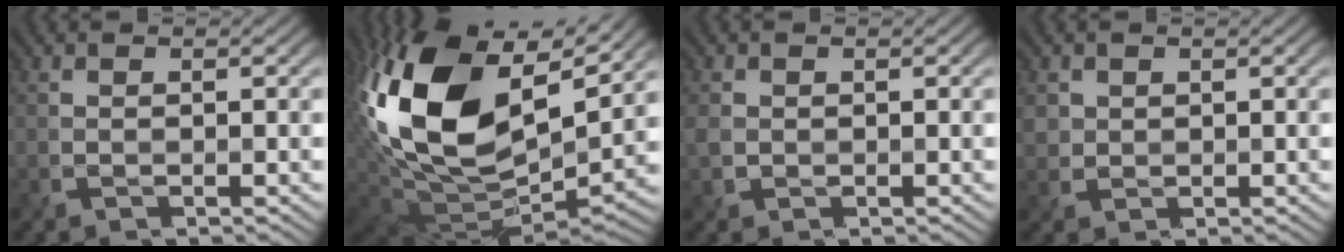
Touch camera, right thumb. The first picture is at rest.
{"total": 19.5, "force": [5.8, 11.9, 14.3], "torque": [-0.345, 0.000, 0.112]}
{"total": 1.9, "force": [0.2, 1.7, 0.7], "torque": [-0.031, -0.003, 0.004]}
{"total": 1.8, "force": [0.9, 1.6, 0.1], "torque": [-0.012, -0.002, 0.021]}